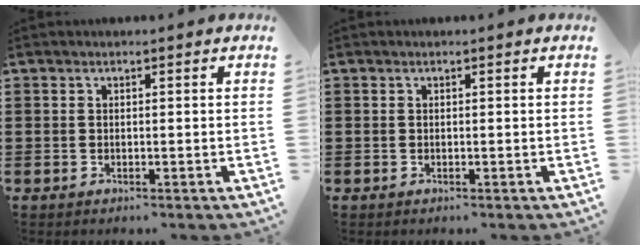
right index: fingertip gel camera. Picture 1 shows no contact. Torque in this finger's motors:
{"motor_torque": [-0.01, 0.08, 0.00, 0.00]}